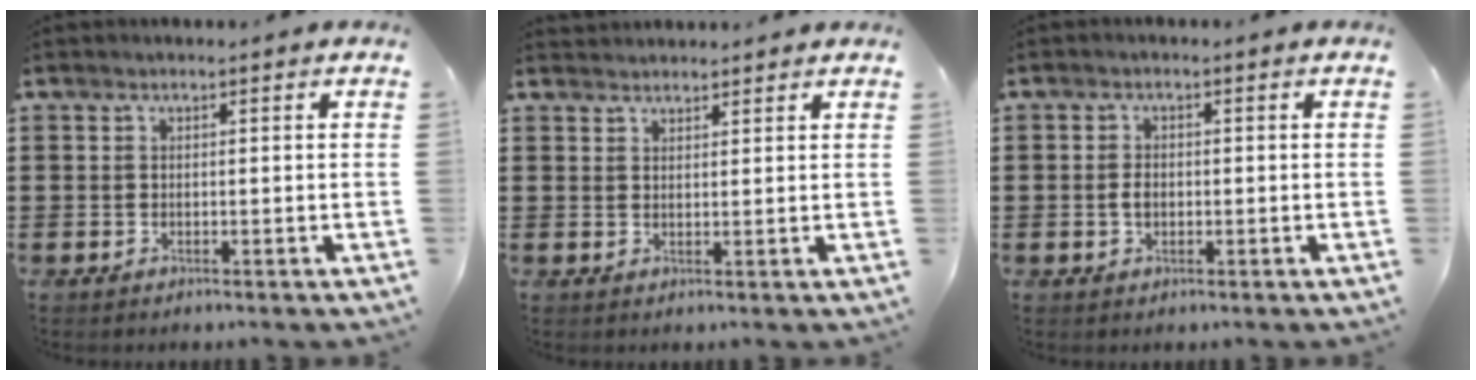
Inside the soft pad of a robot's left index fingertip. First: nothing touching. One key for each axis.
{"total": 1.6, "fx": 1.6, "fy": 0.2, "fz": -0.2, "tx": 0.000, "ty": 0.003, "tz": 0.032}
{"total": 2.0, "fx": -0.2, "fy": 1.3, "fz": 1.5, "tx": -0.032, "ty": 0.005, "tz": -0.005}